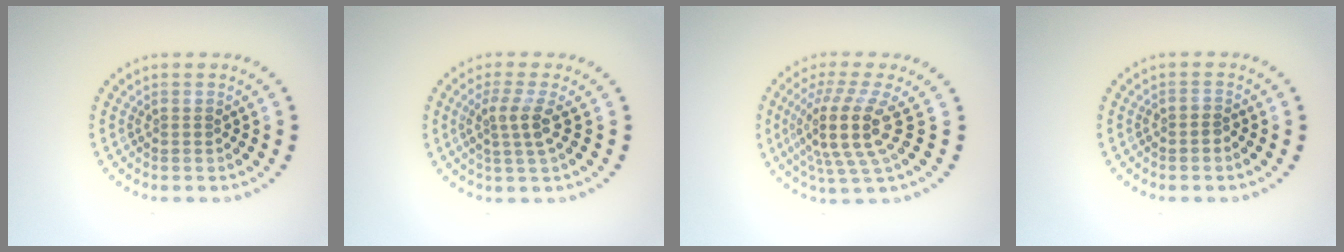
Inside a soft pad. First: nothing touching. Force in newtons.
{"total": 2.4, "press": 1.9, "slide": 1.5}
{"total": 5.0, "press": 3.7, "slide": 3.4}
{"total": 0.6, "press": 0.4, "slide": 0.5}